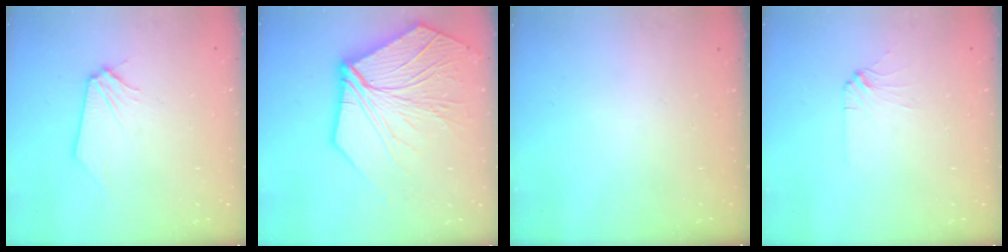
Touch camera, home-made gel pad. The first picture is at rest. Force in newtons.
{"total": 18.9, "press": 18.7, "slide": 2.2}
{"total": 0.0}
{"total": 2.8, "press": 2.7, "slide": 0.4}